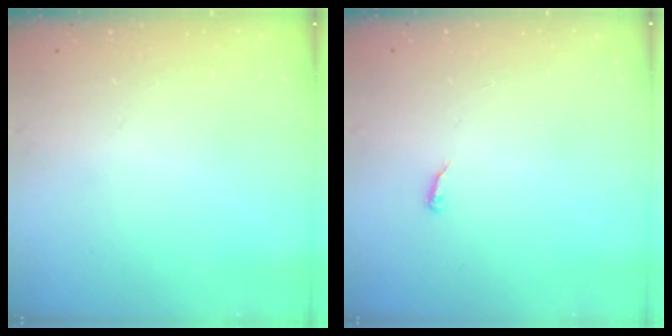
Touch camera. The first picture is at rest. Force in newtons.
{"total": 4.3, "press": 4.2, "slide": 0.6}